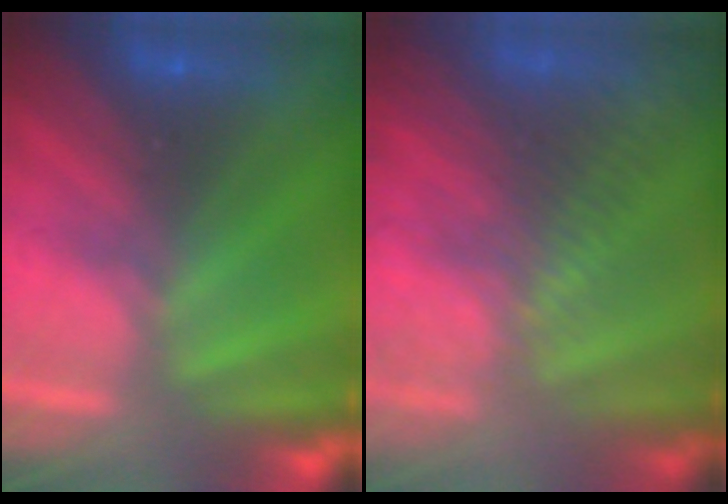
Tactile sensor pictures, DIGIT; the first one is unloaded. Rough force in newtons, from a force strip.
{"total": 10.8}